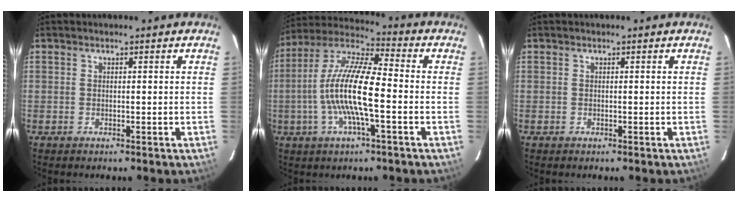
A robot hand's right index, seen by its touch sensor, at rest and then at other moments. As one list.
[{"total": 14.9, "force": [-2.5, 3.1, 14.4], "torque": [-0.280, 0.004, -0.057]}, {"total": 0.0}]